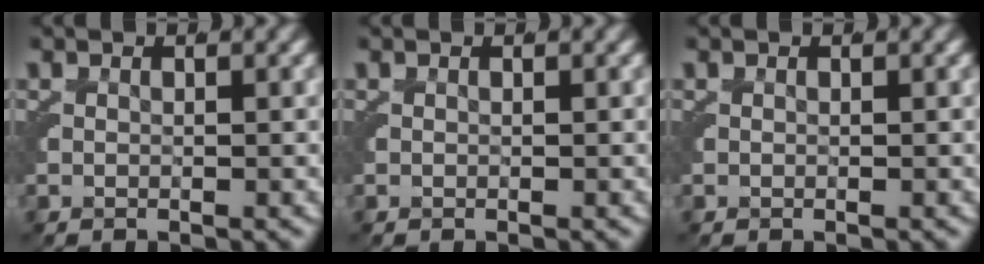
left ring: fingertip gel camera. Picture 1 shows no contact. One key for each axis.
{"total": 0.0}
{"total": 0.0}